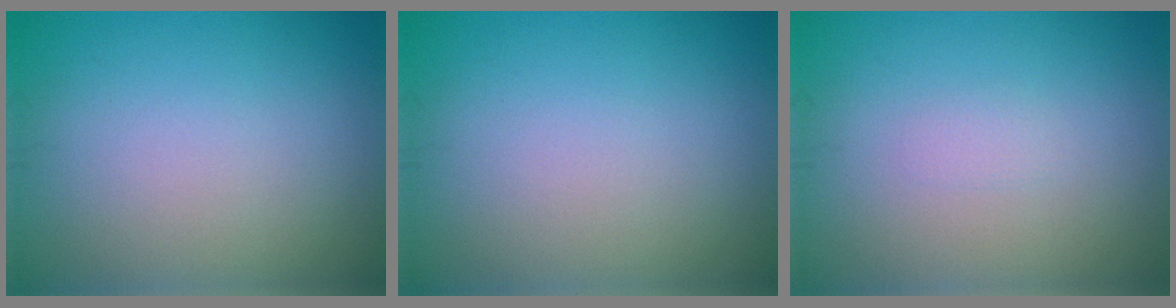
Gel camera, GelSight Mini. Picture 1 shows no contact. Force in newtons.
{"total": 0.0}
{"total": 0.7, "press": 0.7, "slide": 0.1}